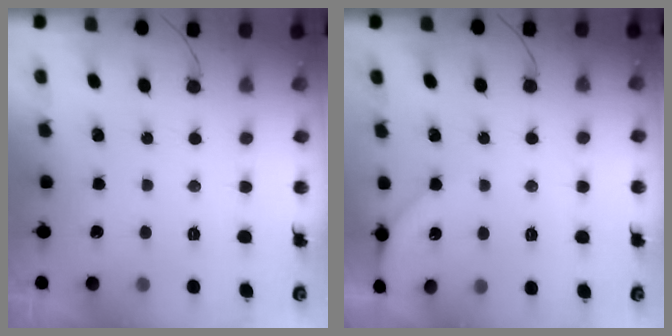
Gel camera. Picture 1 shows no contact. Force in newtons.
{"total": 5.2, "press": 5.1, "slide": 0.6}